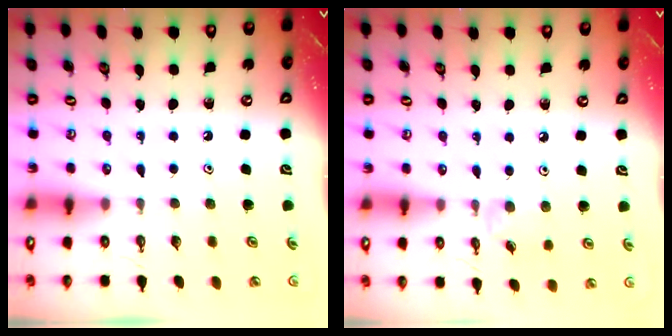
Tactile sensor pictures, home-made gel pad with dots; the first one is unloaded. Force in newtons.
{"total": 2.4, "press": 2.4, "slide": 0.5}